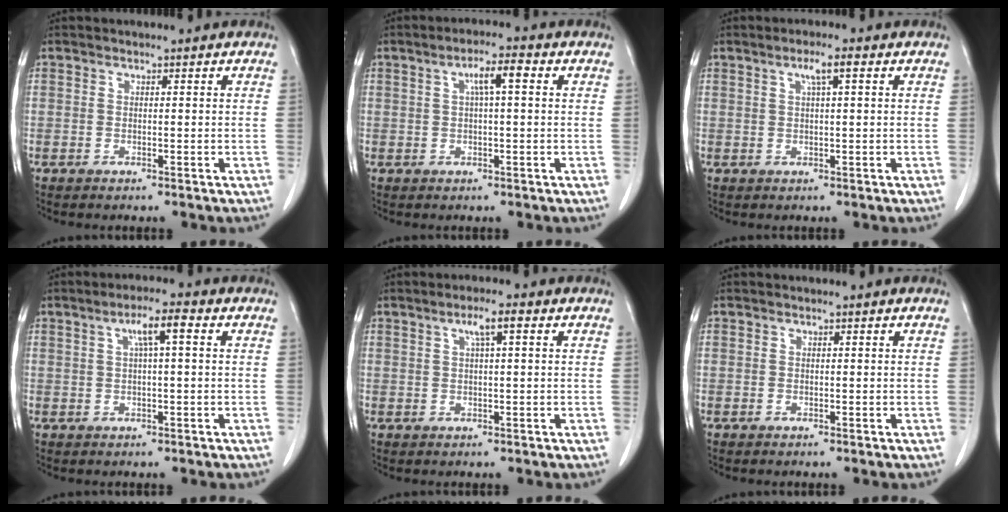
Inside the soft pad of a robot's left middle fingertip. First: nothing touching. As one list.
[{"total": 3.9, "force": [1.0, 0.6, 3.7], "torque": [-0.064, 0.013, 0.016]}, {"total": 2.6, "force": [1.1, 0.1, 2.4], "torque": [-0.042, 0.005, 0.018]}, {"total": 4.1, "force": [1.2, 0.3, 3.9], "torque": [-0.068, 0.012, 0.021]}, {"total": 2.9, "force": [1.1, 0.2, 2.7], "torque": [-0.047, 0.007, 0.019]}, {"total": 0.0}]